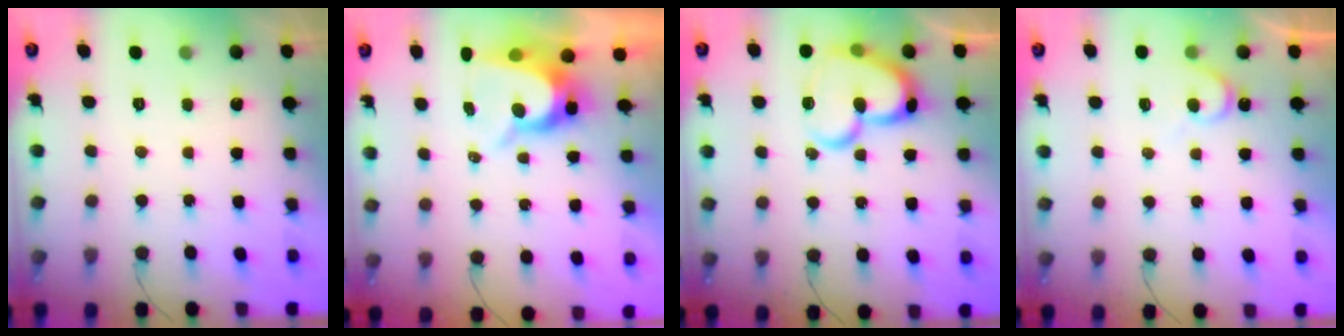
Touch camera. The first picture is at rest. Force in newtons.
{"total": 8.6, "press": 8.5, "slide": 0.5}
{"total": 18.9, "press": 18.8, "slide": 1.9}
{"total": 5.4, "press": 5.4, "slide": 0.6}